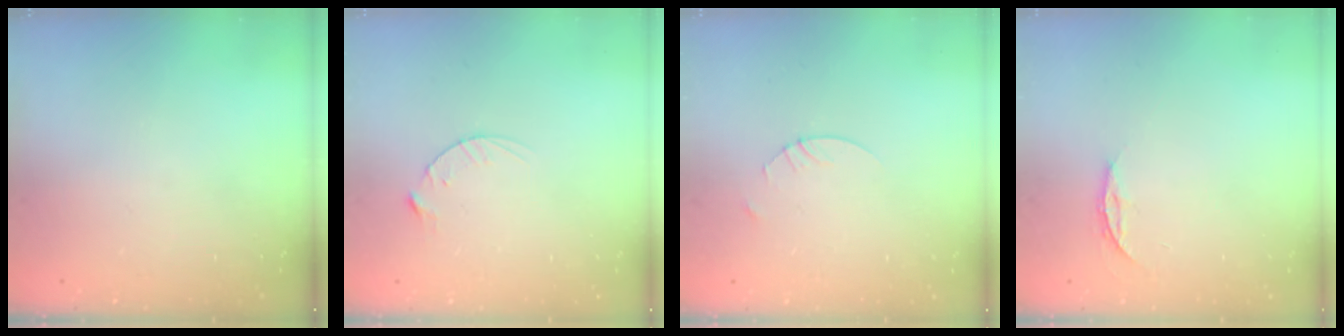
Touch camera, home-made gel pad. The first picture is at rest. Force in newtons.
{"total": 3.5, "press": 3.5, "slide": 0.4}
{"total": 1.4, "press": 1.4, "slide": 0.2}
{"total": 3.8, "press": 3.8, "slide": 0.3}